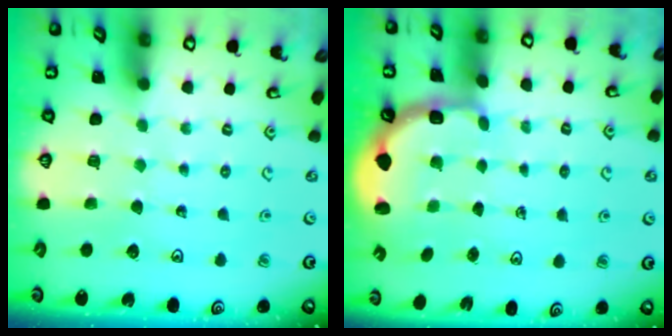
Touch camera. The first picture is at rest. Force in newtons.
{"total": 3.0, "press": 2.0, "slide": 2.2}